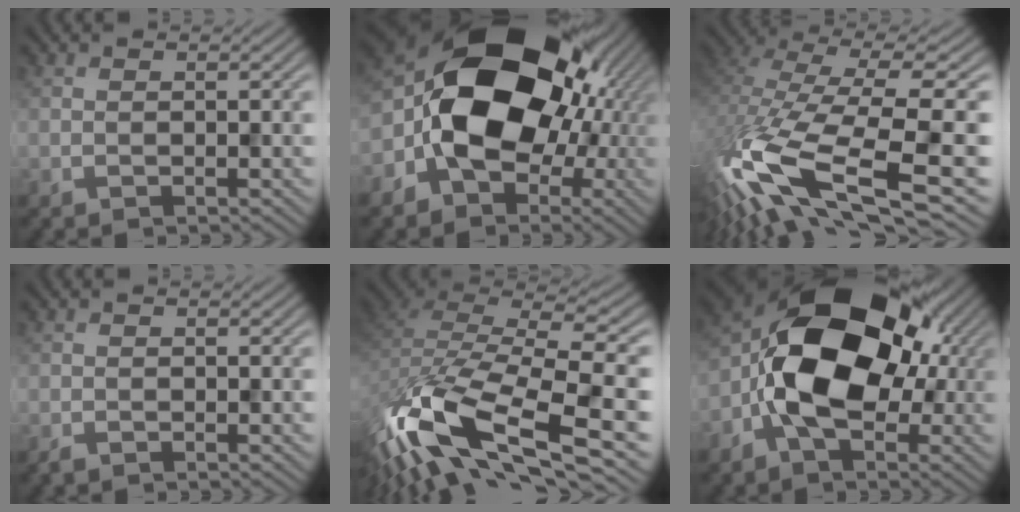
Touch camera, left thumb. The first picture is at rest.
{"total": 18.2, "force": [-0.5, 13.3, 12.4], "torque": [-0.211, -0.020, -0.007]}
{"total": 16.0, "force": [-6.0, 5.4, 13.8], "torque": [-0.319, -0.022, -0.093]}
{"total": 0.6, "force": [-0.5, 0.3, 0.2], "torque": [-0.003, -0.003, -0.009]}
{"total": 15.4, "force": [-7.0, 5.6, 12.6], "torque": [-0.291, -0.015, -0.119]}
{"total": 16.3, "force": [-1.0, 10.4, 12.6], "torque": [-0.198, 0.009, -0.033]}